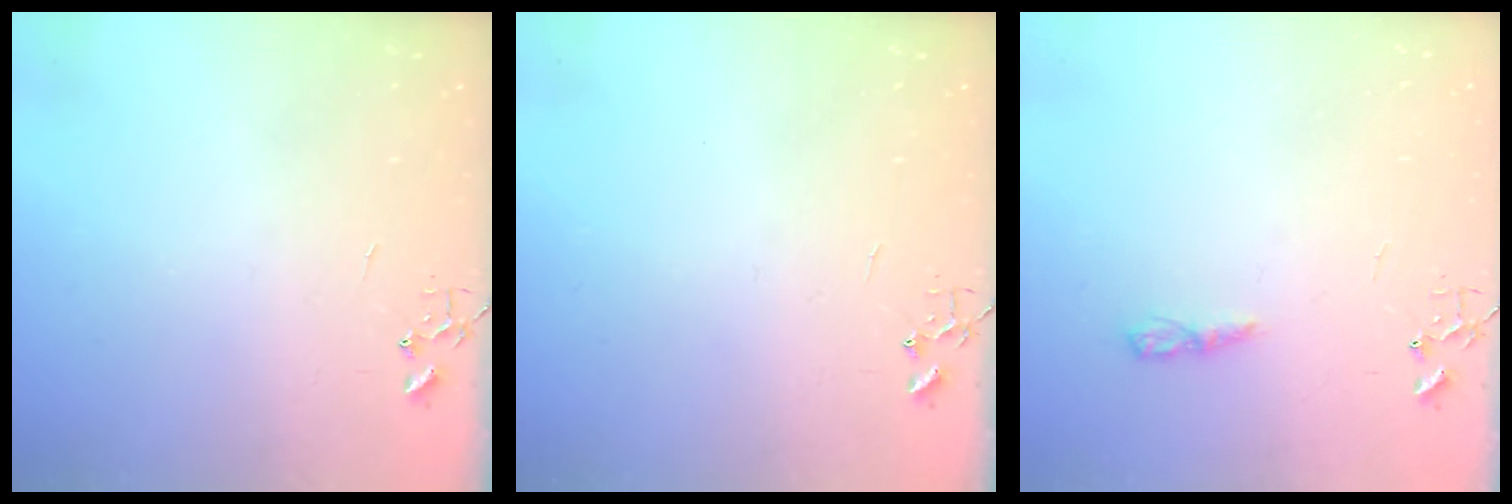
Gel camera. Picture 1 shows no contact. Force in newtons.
{"total": 0.0}
{"total": 6.8, "press": 6.8, "slide": 0.5}